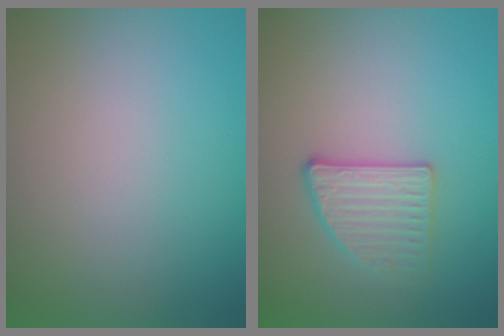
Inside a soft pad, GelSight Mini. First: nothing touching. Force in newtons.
{"total": 2.8, "press": 2.7, "slide": 0.6}